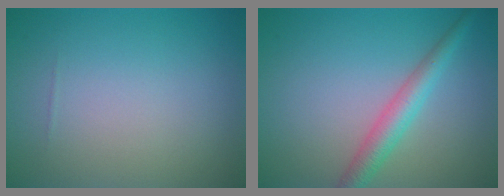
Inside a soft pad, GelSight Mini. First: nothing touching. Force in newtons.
{"total": 3.2, "press": 3.2, "slide": 0.1}